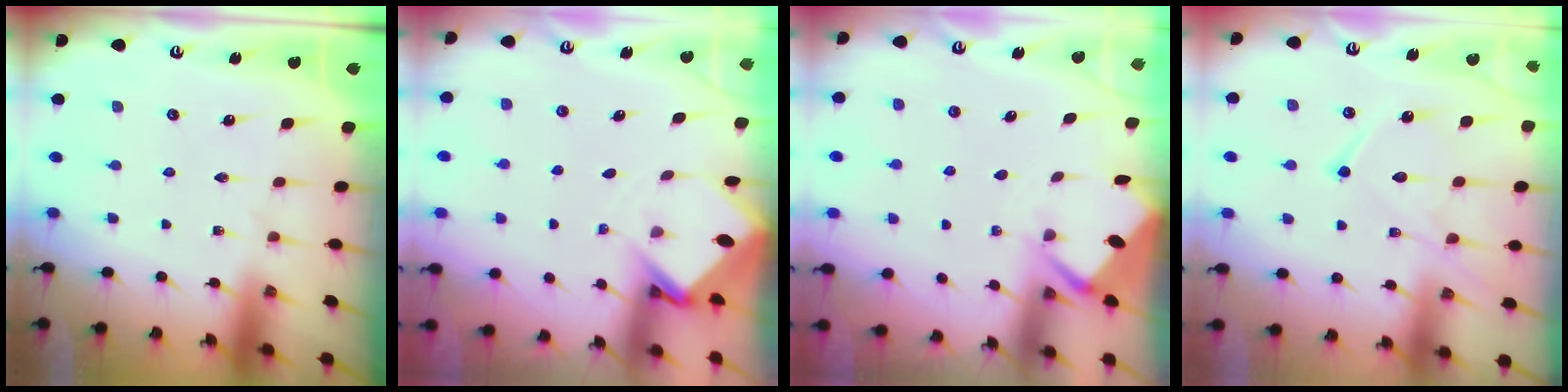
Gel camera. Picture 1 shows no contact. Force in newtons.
{"total": 2.9, "press": 2.9, "slide": 0.2}
{"total": 2.5, "press": 2.5, "slide": 0.4}
{"total": 13.2, "press": 13.2, "slide": 1.2}